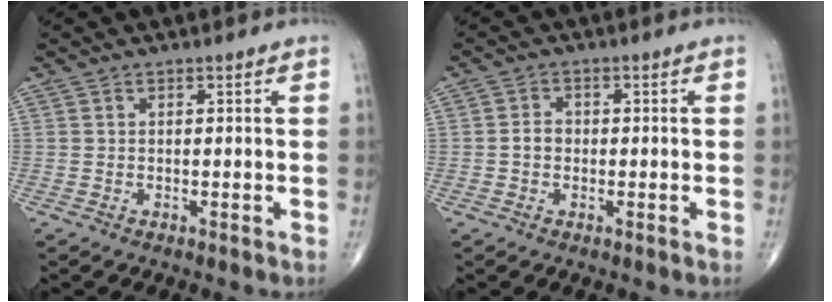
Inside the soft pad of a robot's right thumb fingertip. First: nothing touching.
{"total": 2.3, "force": [-0.4, 1.9, 1.2], "torque": [-0.012, 0.009, -0.011]}